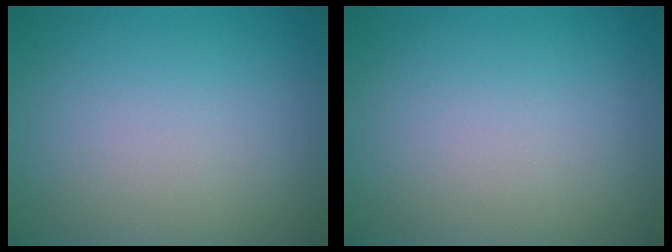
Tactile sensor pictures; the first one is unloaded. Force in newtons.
{"total": 0.0}